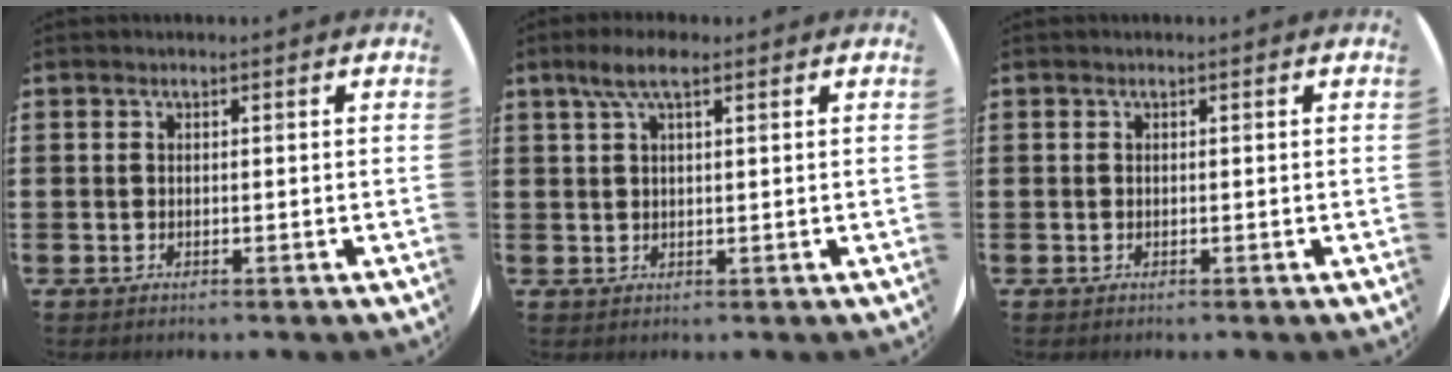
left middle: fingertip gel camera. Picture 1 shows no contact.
{"total": 4.1, "force": [2.5, 1.0, 3.2], "torque": [-0.067, 0.008, 0.042]}
{"total": 0.0}